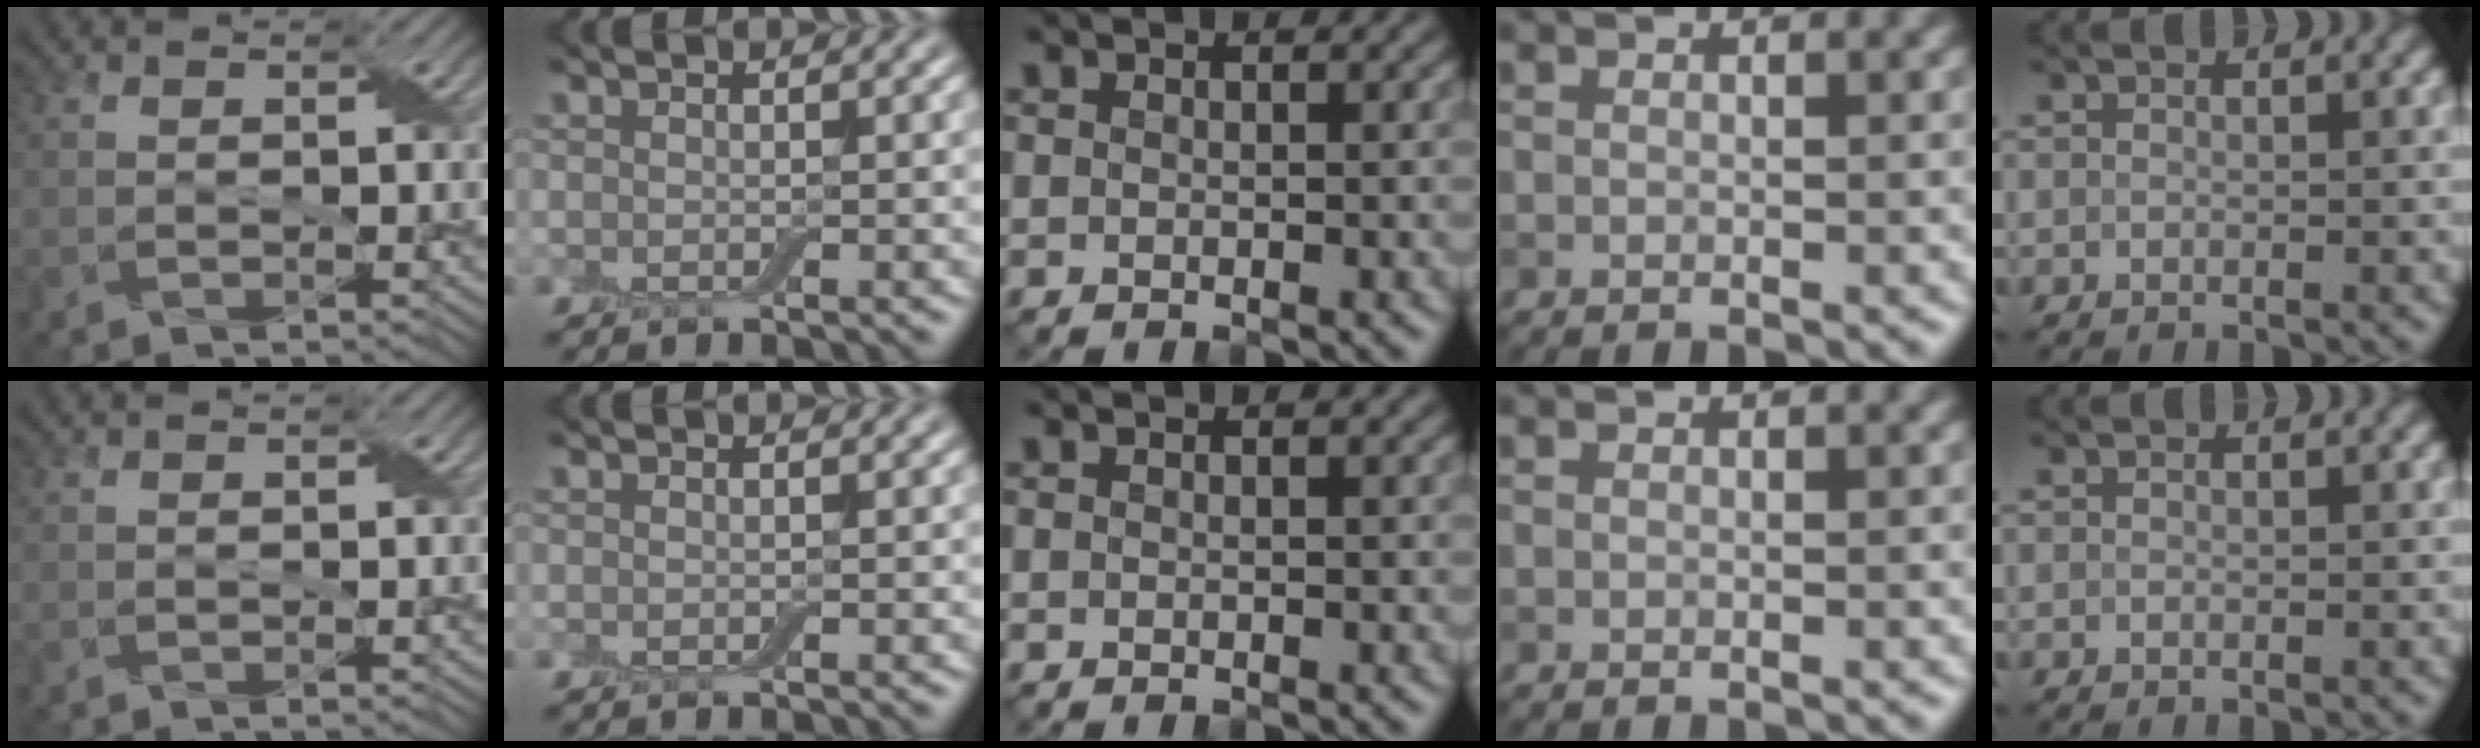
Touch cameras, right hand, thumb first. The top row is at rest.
{}